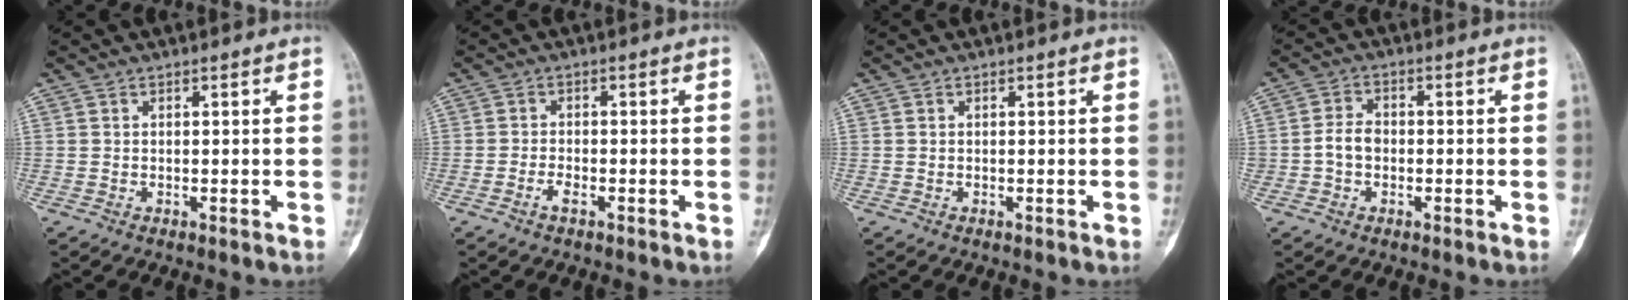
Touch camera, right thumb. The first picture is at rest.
{"total": 1.9, "force": [-1.2, 0.7, 1.3], "torque": [-0.027, 0.007, -0.024]}
{"total": 0.0}
{"total": 3.9, "force": [-0.9, 2.9, 2.5], "torque": [-0.040, 0.016, -0.022]}